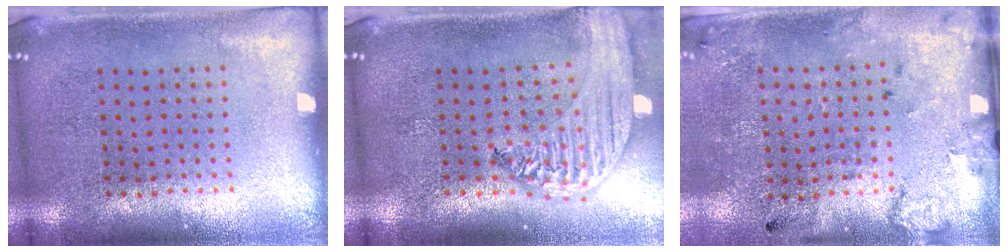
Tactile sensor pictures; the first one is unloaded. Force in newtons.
{"total": 2.9, "press": 2.3, "slide": 1.8}
{"total": 2.2, "press": 1.4, "slide": 1.7}